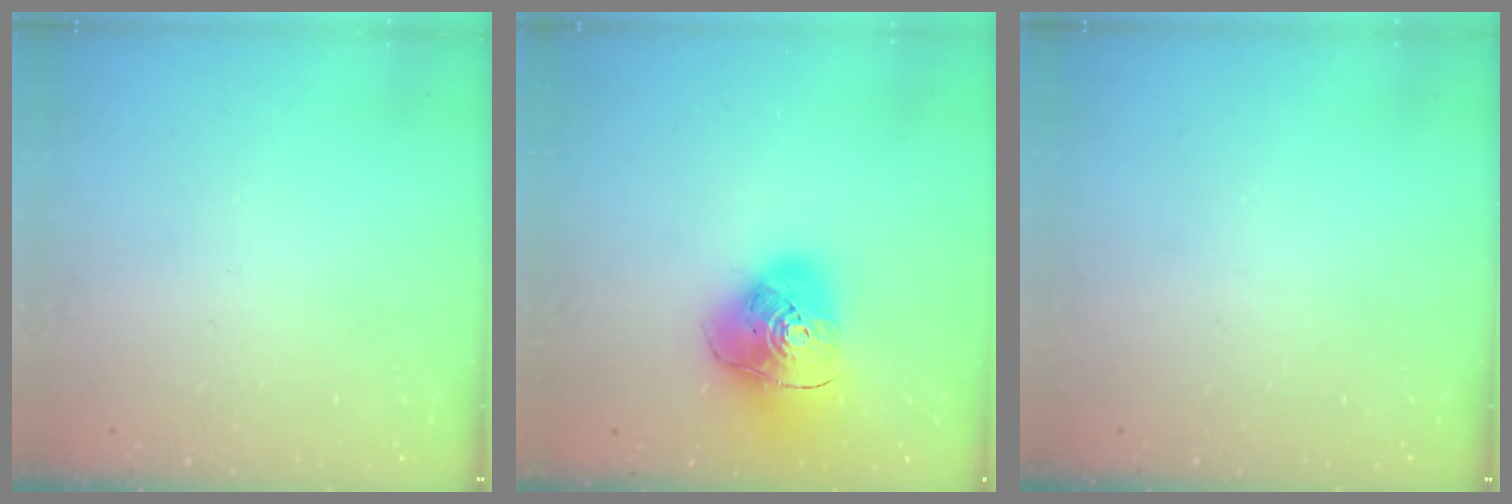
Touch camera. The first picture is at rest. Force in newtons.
{"total": 14.0, "press": 13.9, "slide": 1.8}
{"total": 0.0}